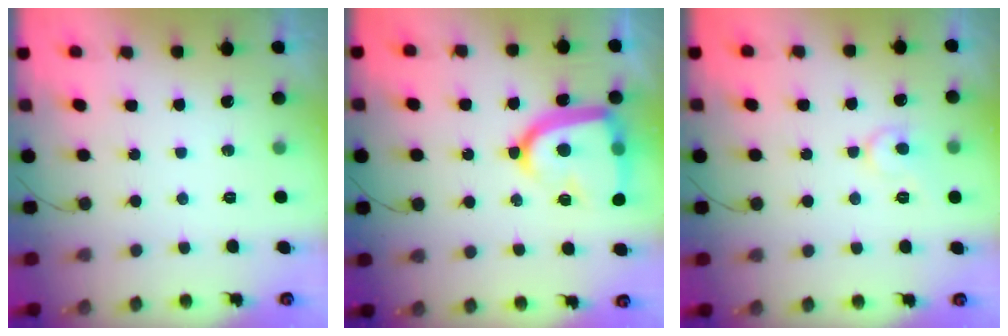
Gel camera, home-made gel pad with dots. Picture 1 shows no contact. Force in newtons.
{"total": 19.6, "press": 19.5, "slide": 1.7}
{"total": 7.7, "press": 7.7, "slide": 0.7}